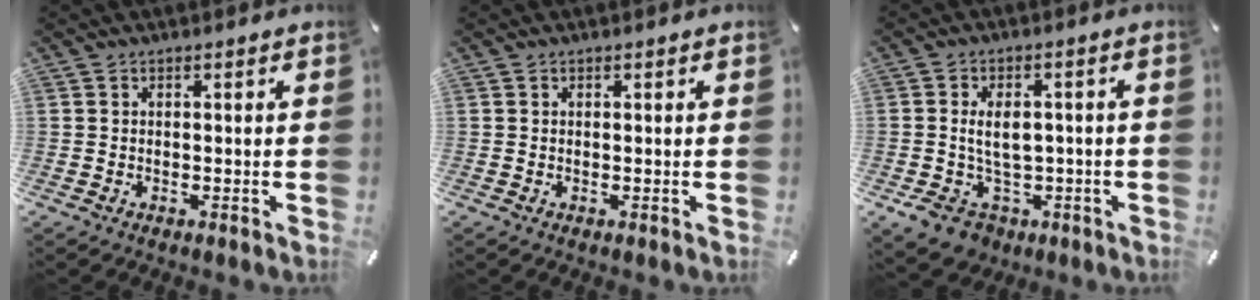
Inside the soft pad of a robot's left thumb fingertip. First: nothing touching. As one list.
[{"total": 0.0}, {"total": 10.2, "force": [-0.9, 7.8, 6.5], "torque": [-0.112, 0.011, -0.012]}]